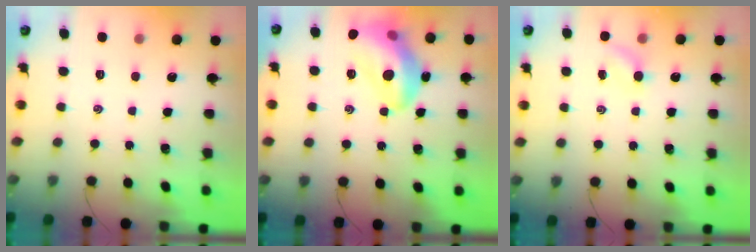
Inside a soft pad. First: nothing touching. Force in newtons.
{"total": 16.4, "press": 16.3, "slide": 1.8}
{"total": 3.6, "press": 3.4, "slide": 1.3}